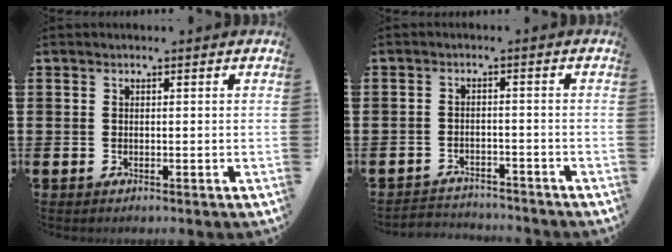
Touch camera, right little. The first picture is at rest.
{"total": 2.4, "force": [-2.4, 0.2, -0.3], "torque": [-0.003, 0.001, -0.054]}